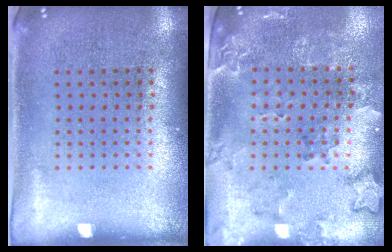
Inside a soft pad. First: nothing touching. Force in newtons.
{"total": 1.9, "press": 1.7, "slide": 1.0}